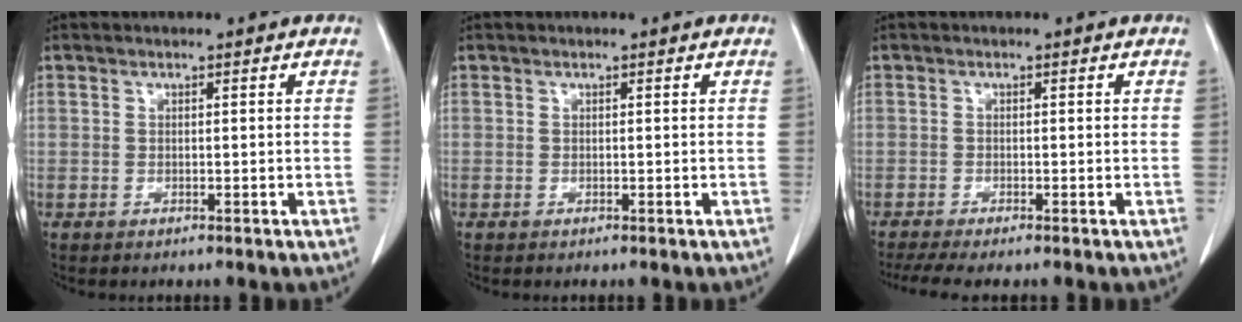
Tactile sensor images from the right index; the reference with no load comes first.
{"total": 0.0}
{"total": 5.1, "force": [-4.2, 0.1, 2.9], "torque": [-0.043, -0.011, -0.066]}